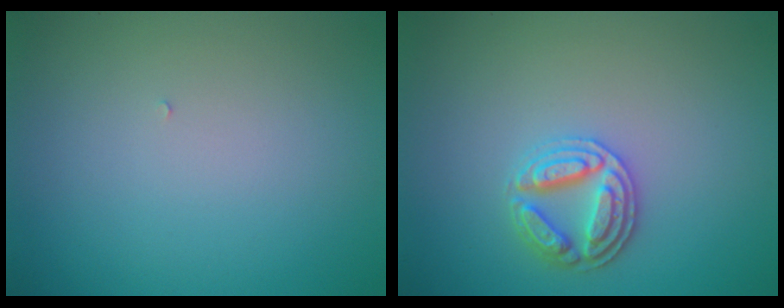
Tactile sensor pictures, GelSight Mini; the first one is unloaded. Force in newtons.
{"total": 3.0, "press": 2.9, "slide": 0.8}